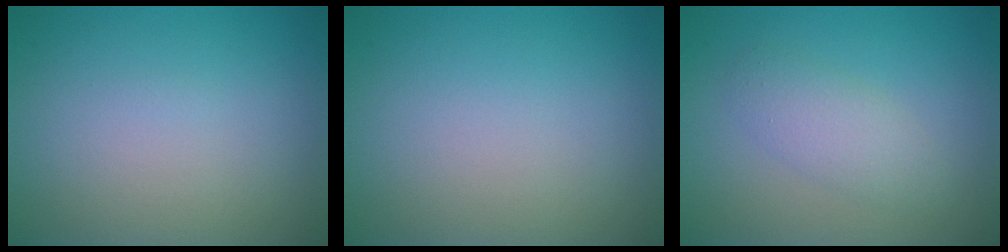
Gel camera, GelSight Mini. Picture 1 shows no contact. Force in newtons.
{"total": 0.0}
{"total": 2.5, "press": 2.5, "slide": 0.1}